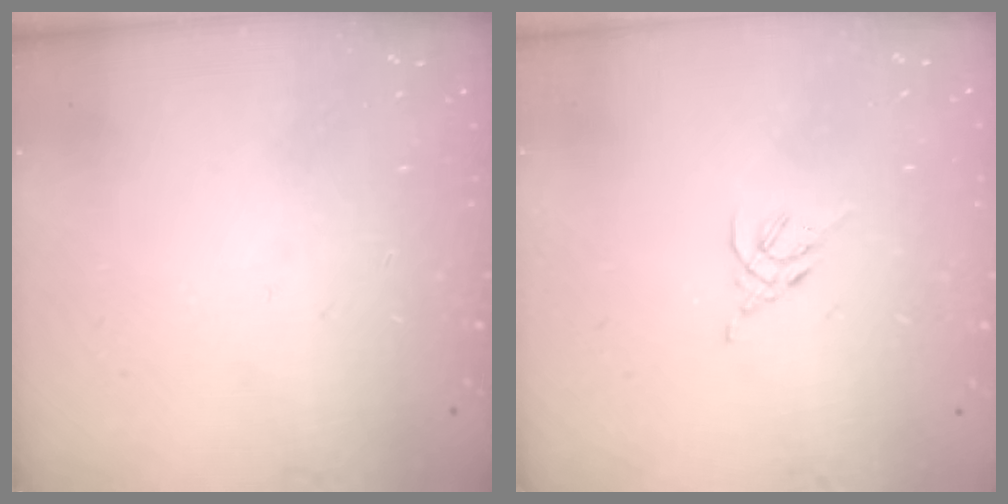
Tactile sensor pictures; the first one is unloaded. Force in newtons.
{"total": 2.7, "press": 2.6, "slide": 0.7}